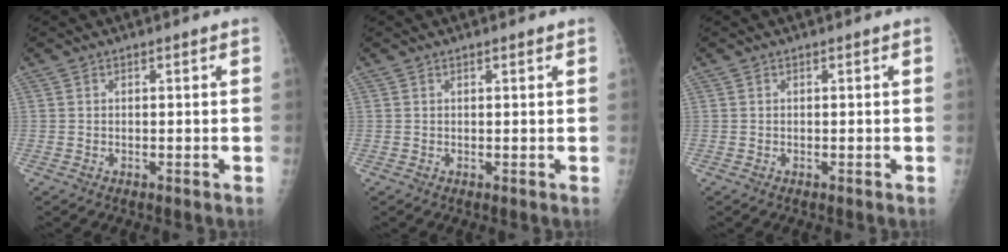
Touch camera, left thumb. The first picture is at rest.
{"total": 1.0, "force": [0.7, 0.2, 0.7], "torque": [-0.009, -0.001, 0.010]}
{"total": 0.0}